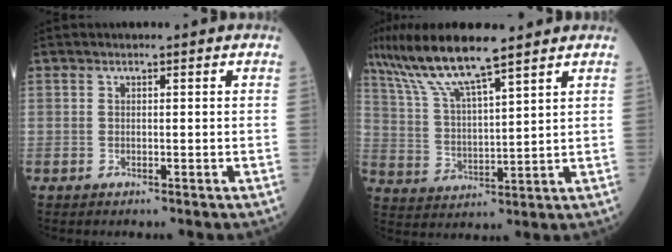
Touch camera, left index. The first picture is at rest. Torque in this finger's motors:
{"motor_torque": [0.21, -0.41, 0.47, 0.19]}